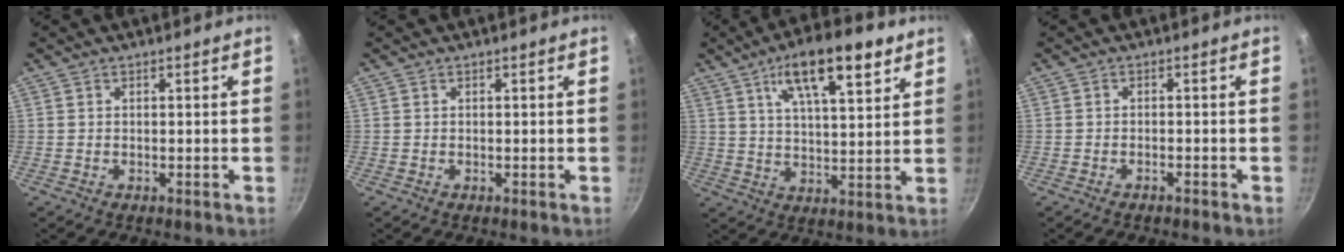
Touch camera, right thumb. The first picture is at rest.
{"total": 0.0}
{"total": 14.8, "force": [7.9, 5.0, 11.5], "torque": [-0.161, -0.021, 0.126]}
{"total": 1.0, "force": [-0.9, 0.0, 0.4], "torque": [-0.014, 0.011, -0.013]}